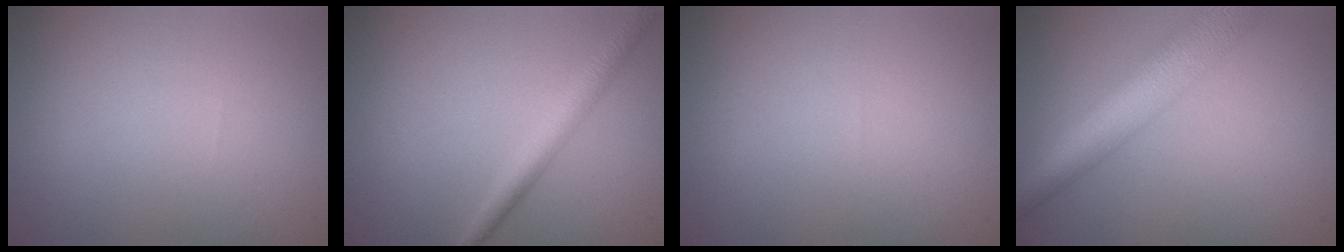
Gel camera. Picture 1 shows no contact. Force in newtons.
{"total": 2.5, "press": 2.5, "slide": 0.1}
{"total": 0.0}
{"total": 7.5, "press": 7.5, "slide": 0.2}